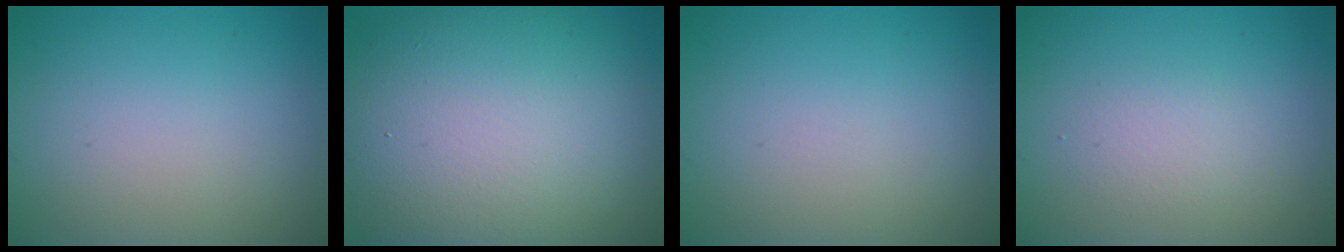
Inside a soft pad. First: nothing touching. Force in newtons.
{"total": 15.1, "press": 15.1, "slide": 1.3}
{"total": 0.0}
{"total": 1.5, "press": 1.5, "slide": 0.2}